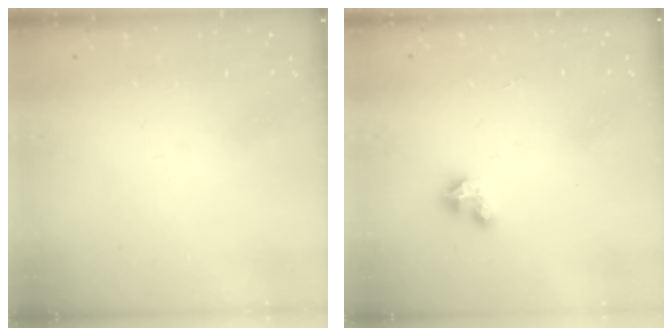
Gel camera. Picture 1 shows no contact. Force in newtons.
{"total": 2.0, "press": 2.0, "slide": 0.2}